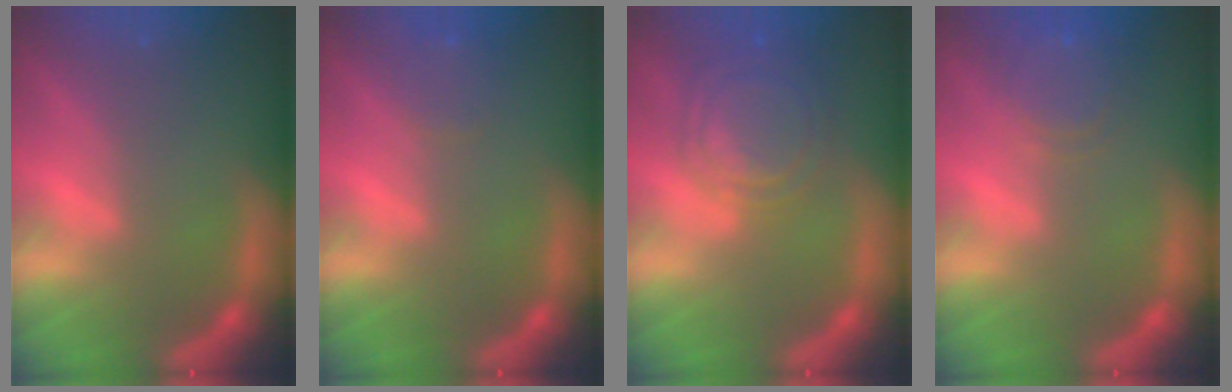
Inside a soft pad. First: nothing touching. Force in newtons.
{"total": 1.9}
{"total": 7.6}
{"total": 4.6}